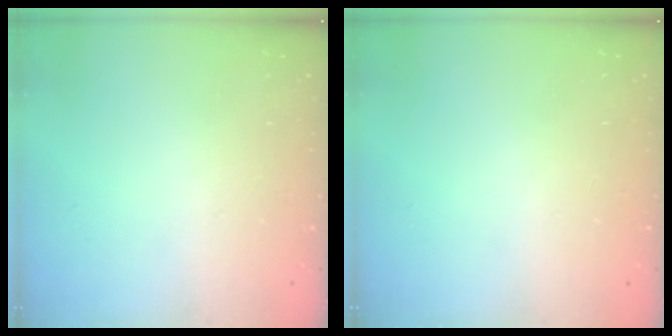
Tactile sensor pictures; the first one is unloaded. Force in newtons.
{"total": 0.0}